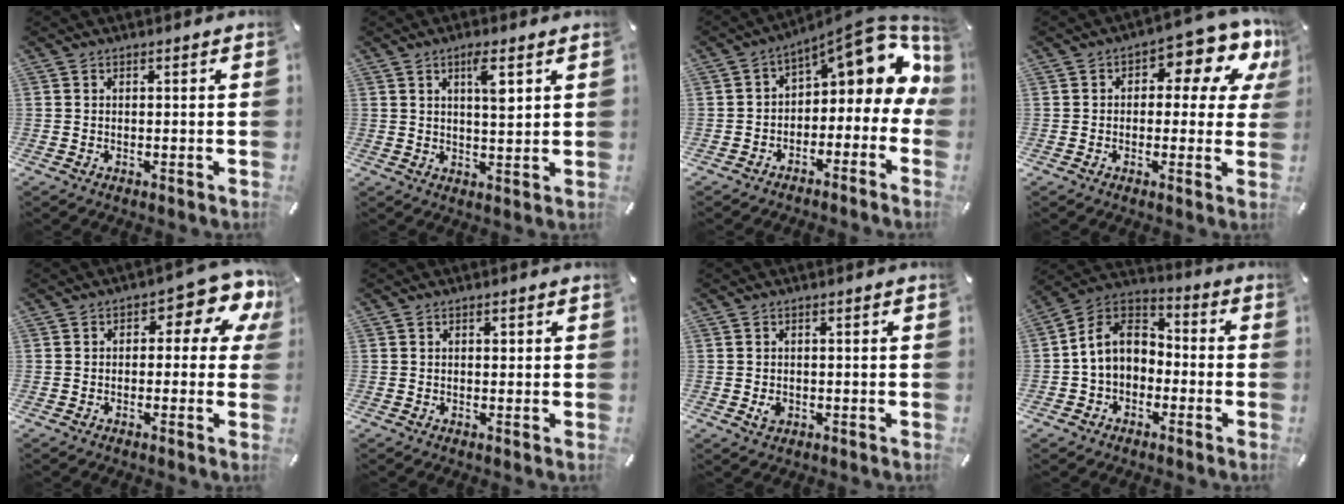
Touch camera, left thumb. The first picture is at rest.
{"total": 5.7, "force": [2.7, 1.5, 4.8], "torque": [-0.070, -0.011, 0.037]}
{"total": 9.9, "force": [4.1, 5.3, 7.3], "torque": [-0.095, -0.033, 0.069]}
{"total": 11.1, "force": [4.8, 5.2, 8.5], "torque": [-0.104, -0.039, 0.078]}
{"total": 8.6, "force": [2.8, 4.3, 7.0], "torque": [-0.088, -0.023, 0.042]}
{"total": 1.1, "force": [0.3, 0.8, 0.8], "torque": [-0.016, 0.005, 0.003]}
{"total": 2.2, "force": [-0.5, 1.7, 1.2], "torque": [-0.013, 0.000, -0.010]}
{"total": 9.4, "force": [-0.8, 8.1, 4.7], "torque": [-0.121, 0.016, -0.020]}